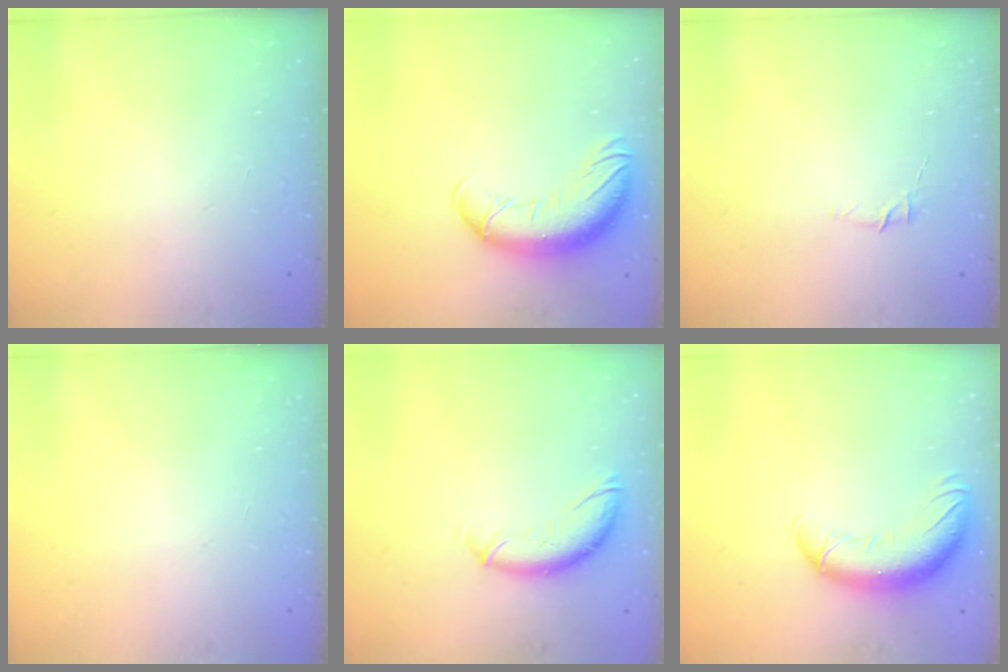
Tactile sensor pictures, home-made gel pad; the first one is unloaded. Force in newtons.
{"total": 14.8, "press": 14.3, "slide": 3.6}
{"total": 4.5, "press": 4.4, "slide": 1.0}
{"total": 0.0}
{"total": 10.8, "press": 10.6, "slide": 1.8}
{"total": 12.8, "press": 12.4, "slide": 3.1}